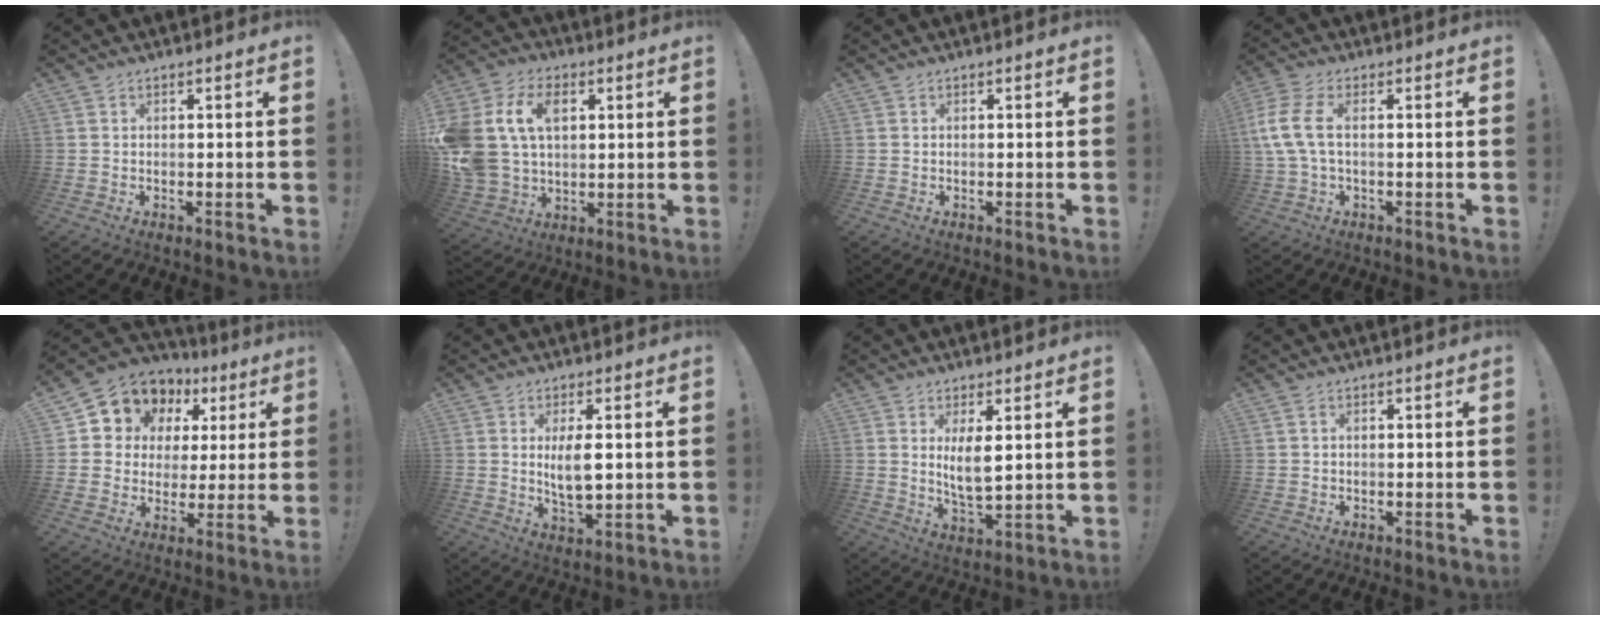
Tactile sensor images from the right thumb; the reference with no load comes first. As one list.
[{"total": 19.0, "force": [5.3, 13.8, 11.9], "torque": [-0.242, -0.010, 0.097]}, {"total": 0.0}, {"total": 9.7, "force": [0.8, 5.0, 8.2], "torque": [-0.180, 0.004, 0.020]}, {"total": 9.9, "force": [5.2, 8.0, 2.8], "torque": [-0.051, -0.042, 0.107]}, {"total": 7.3, "force": [1.3, 2.9, 6.6], "torque": [-0.126, -0.015, 0.014]}, {"total": 7.3, "force": [2.6, 2.3, 6.5], "torque": [-0.107, -0.018, 0.042]}, {"total": 0.5, "force": [0.0, 0.4, 0.4], "torque": [-0.013, 0.004, 0.001]}]